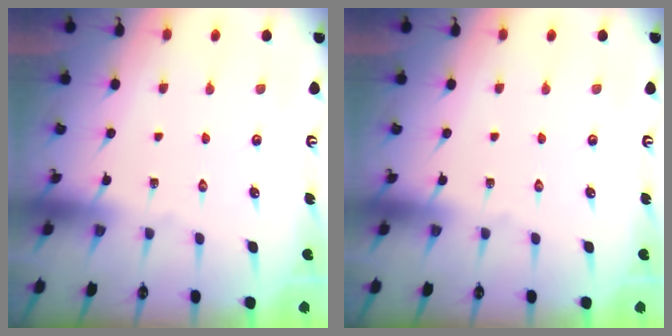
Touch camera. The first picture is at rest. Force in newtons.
{"total": 0.0}